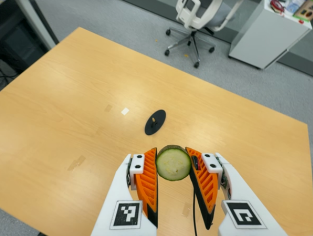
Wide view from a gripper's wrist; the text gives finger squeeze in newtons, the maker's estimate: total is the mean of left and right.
{"total": 7.6, "left": 7.0, "right": 8.2}